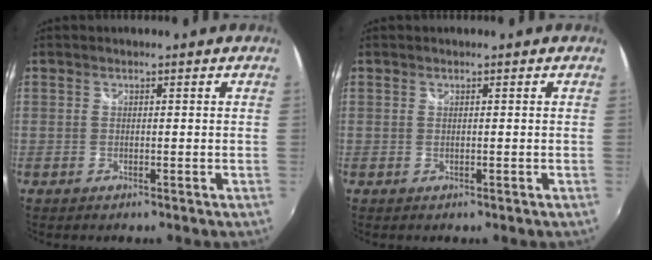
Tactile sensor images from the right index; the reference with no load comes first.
{"total": 0.0}